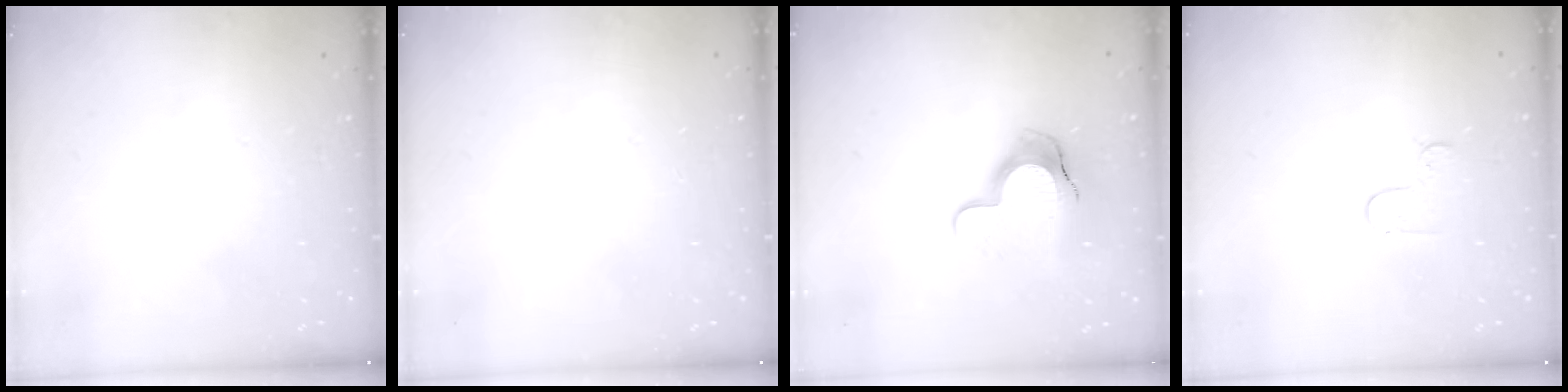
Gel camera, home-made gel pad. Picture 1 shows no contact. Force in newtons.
{"total": 0.7, "press": 0.7, "slide": 0.1}
{"total": 10.9, "press": 10.9, "slide": 1.0}
{"total": 3.5, "press": 3.5, "slide": 0.4}